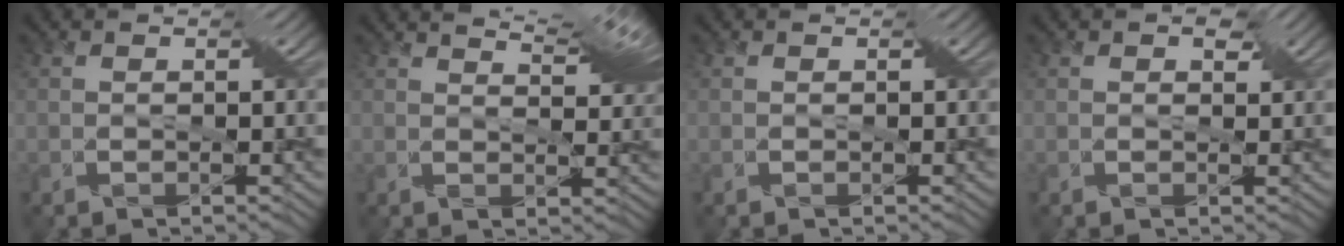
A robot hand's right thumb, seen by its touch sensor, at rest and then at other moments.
{"total": 6.2, "force": [5.4, 0.7, 3.0], "torque": [-0.074, 0.009, 0.081]}
{"total": 0.0}
{"total": 1.8, "force": [1.2, 1.1, 0.8], "torque": [-0.014, 0.005, 0.000]}